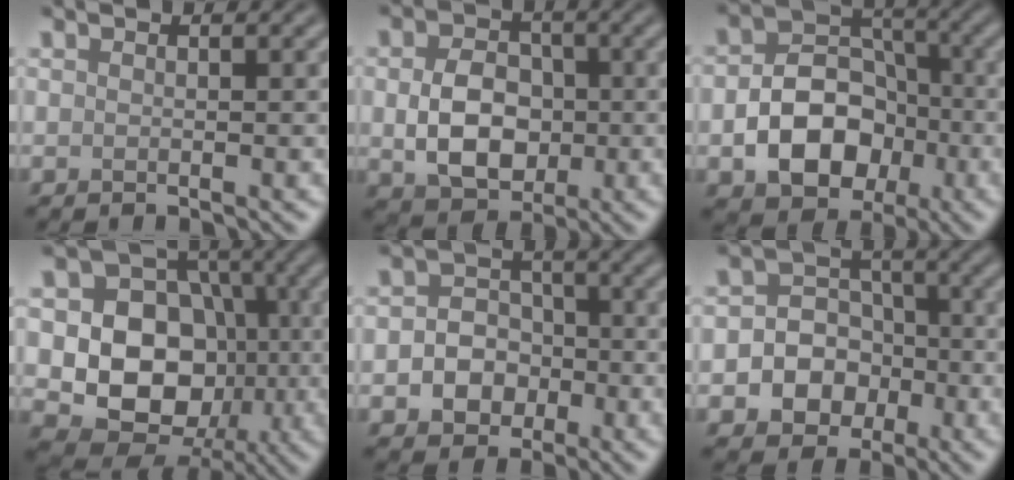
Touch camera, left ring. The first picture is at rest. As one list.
[{"total": 6.1, "force": [-0.5, 4.5, 4.0], "torque": [-0.078, -0.004, -0.008]}, {"total": 7.8, "force": [-2.3, 5.8, 4.7], "torque": [-0.075, -0.005, -0.037]}, {"total": 10.1, "force": [-1.0, 8.1, 6.0], "torque": [-0.088, -0.008, -0.035]}, {"total": 4.5, "force": [-1.2, 3.8, 2.0], "torque": [-0.006, -0.001, -0.035]}, {"total": 7.2, "force": [-2.1, 6.5, 2.4], "torque": [-0.025, 0.013, -0.056]}]